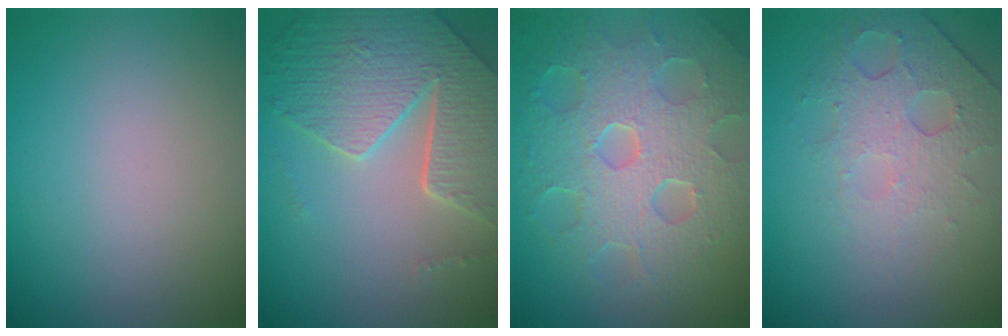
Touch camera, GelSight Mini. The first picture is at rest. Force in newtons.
{"total": 6.5, "press": 5.2, "slide": 3.8}
{"total": 8.8, "press": 6.3, "slide": 6.1}
{"total": 4.6, "press": 3.0, "slide": 3.4}